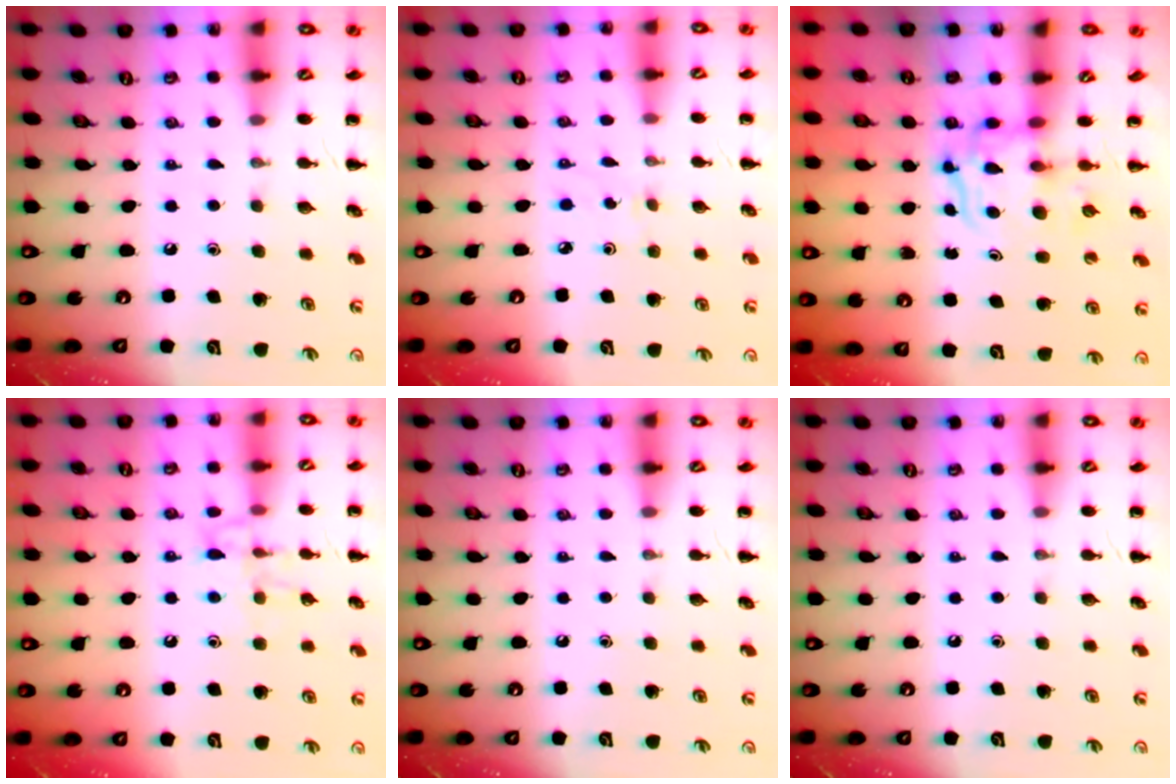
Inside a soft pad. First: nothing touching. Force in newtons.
{"total": 2.1, "press": 2.0, "slide": 0.7}
{"total": 3.1, "press": 3.1, "slide": 0.4}
{"total": 10.0, "press": 10.0, "slide": 0.9}
{"total": 0.0}
{"total": 0.0}